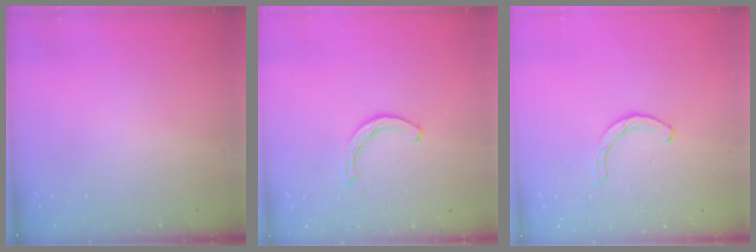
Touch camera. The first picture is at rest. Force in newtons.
{"total": 1.6, "press": 1.6, "slide": 0.2}
{"total": 1.4, "press": 1.3, "slide": 0.3}